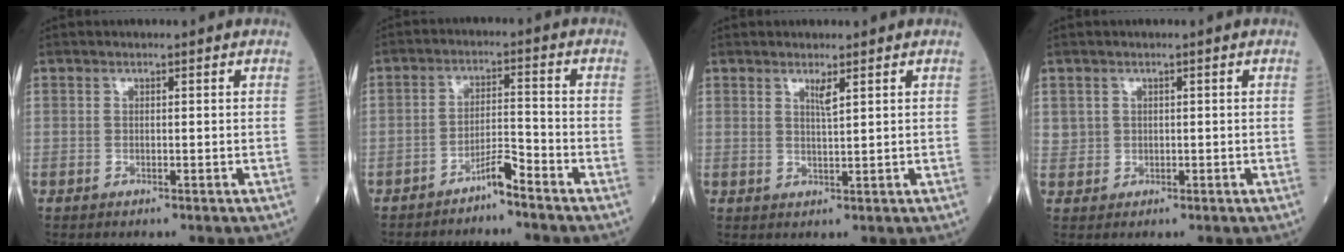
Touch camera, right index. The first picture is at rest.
{"total": 3.8, "force": [-3.2, 0.1, 1.9], "torque": [-0.031, 0.002, -0.059]}
{"total": 1.9, "force": [1.1, -0.1, 1.6], "torque": [-0.029, -0.007, 0.020]}
{"total": 1.8, "force": [0.6, 1.7, 0.1], "torque": [0.011, 0.005, 0.008]}